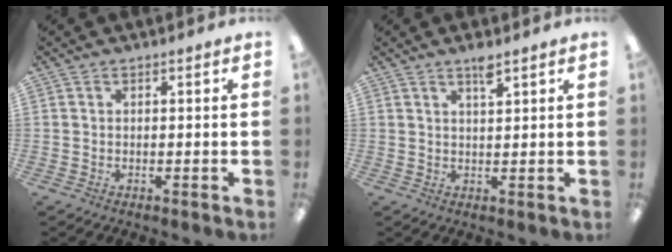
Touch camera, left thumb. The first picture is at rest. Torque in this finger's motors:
{"motor_torque": [0.39, -0.13, 0.13, -0.08, 0.00]}